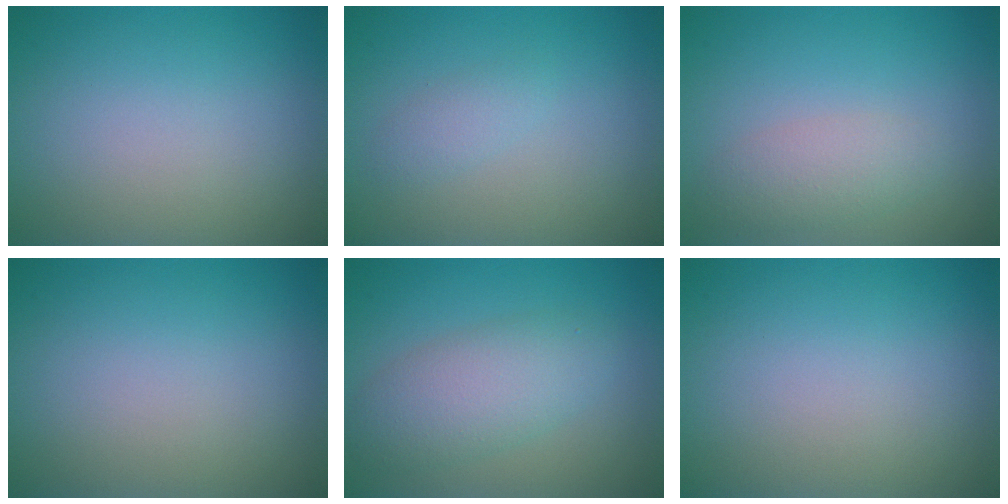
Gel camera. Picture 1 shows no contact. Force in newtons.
{"total": 1.2, "press": 1.2, "slide": 0.1}
{"total": 2.5, "press": 2.5, "slide": 0.2}
{"total": 0.0}
{"total": 4.4, "press": 4.4, "slide": 0.1}
{"total": 0.0}